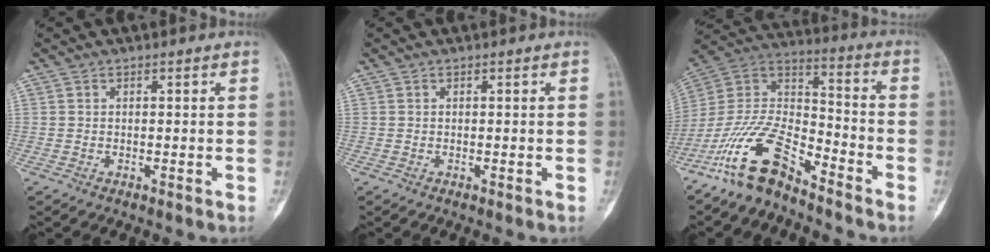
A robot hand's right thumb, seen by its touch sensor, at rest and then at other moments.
{"total": 0.0}
{"total": 15.0, "force": [-11.1, 5.3, 8.5], "torque": [-0.155, 0.083, -0.222]}